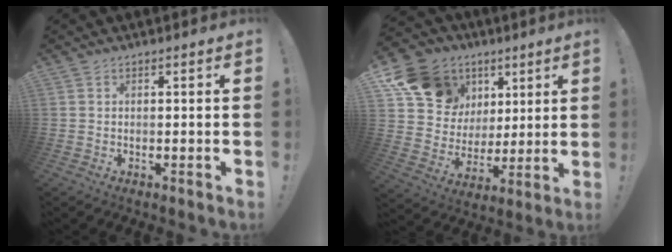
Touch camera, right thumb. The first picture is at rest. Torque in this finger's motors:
{"motor_torque": [-0.38, 1.36, 0.51, 0.09, 0.36]}